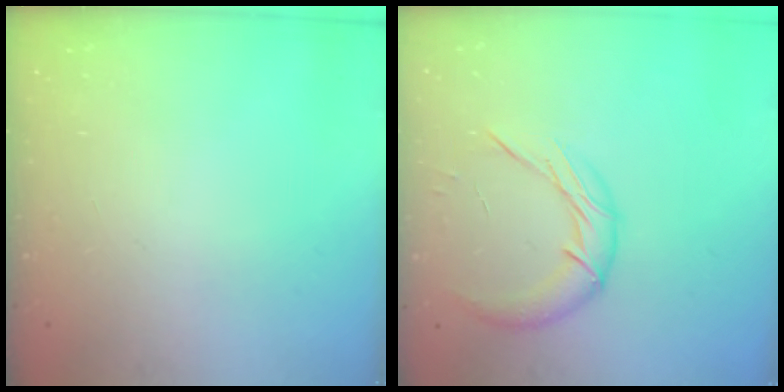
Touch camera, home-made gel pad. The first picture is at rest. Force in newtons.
{"total": 12.8, "press": 12.7, "slide": 1.5}